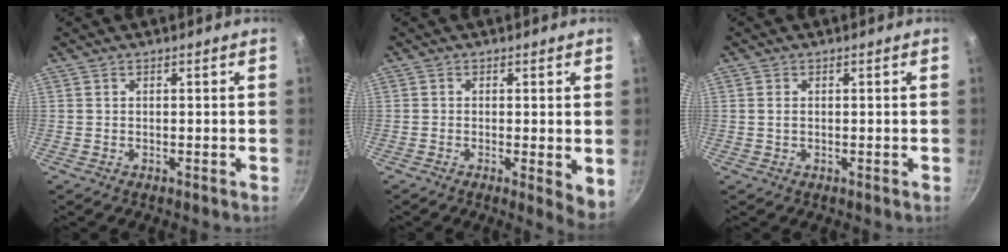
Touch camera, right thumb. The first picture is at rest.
{"total": 4.8, "force": [-0.5, 1.6, 4.5], "torque": [-0.057, -0.012, -0.007]}
{"total": 1.0, "force": [0.2, 0.7, 0.7], "torque": [-0.013, 0.002, 0.002]}